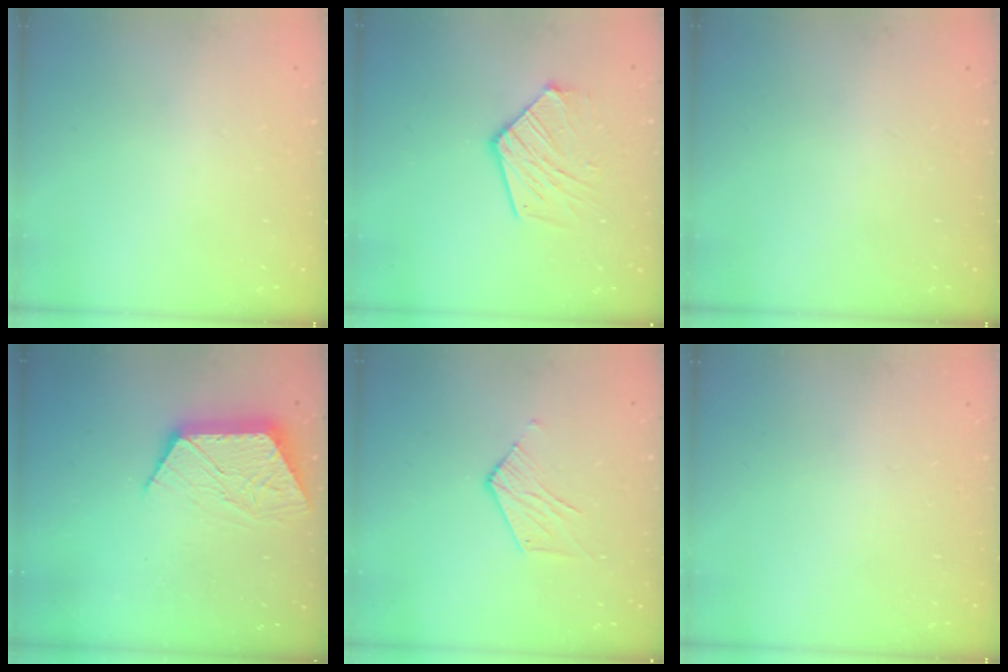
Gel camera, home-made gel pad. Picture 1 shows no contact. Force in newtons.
{"total": 12.3, "press": 12.3, "slide": 1.3}
{"total": 0.0}
{"total": 10.6, "press": 10.6, "slide": 0.6}
{"total": 5.4, "press": 5.4, "slide": 0.4}
{"total": 0.0}